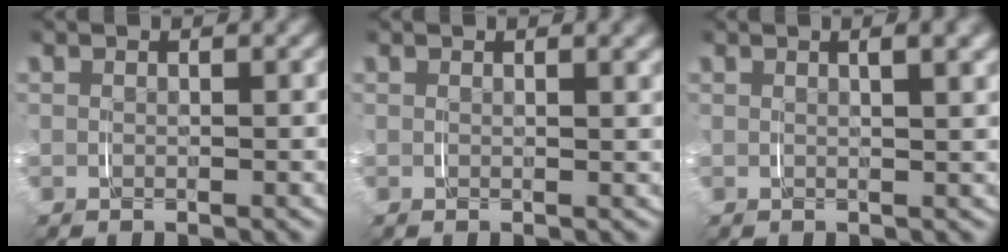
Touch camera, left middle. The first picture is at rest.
{"total": 0.9, "force": [0.7, -0.3, 0.4], "torque": [-0.001, 0.005, 0.011]}
{"total": 2.4, "force": [1.6, 0.0, 1.7], "torque": [-0.013, 0.015, 0.024]}